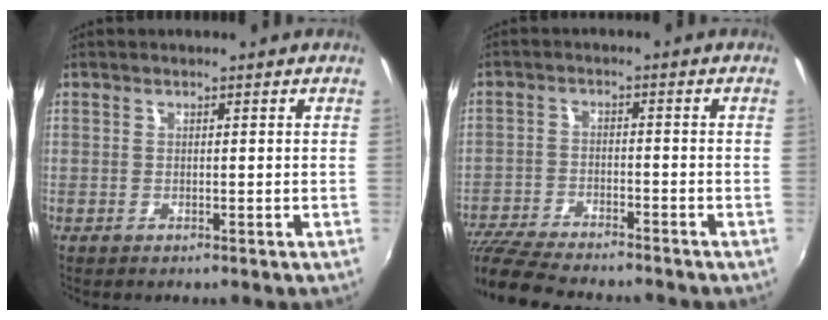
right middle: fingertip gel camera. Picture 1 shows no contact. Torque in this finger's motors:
{"motor_torque": [1.03, -1.11, 0.13, 0.07]}